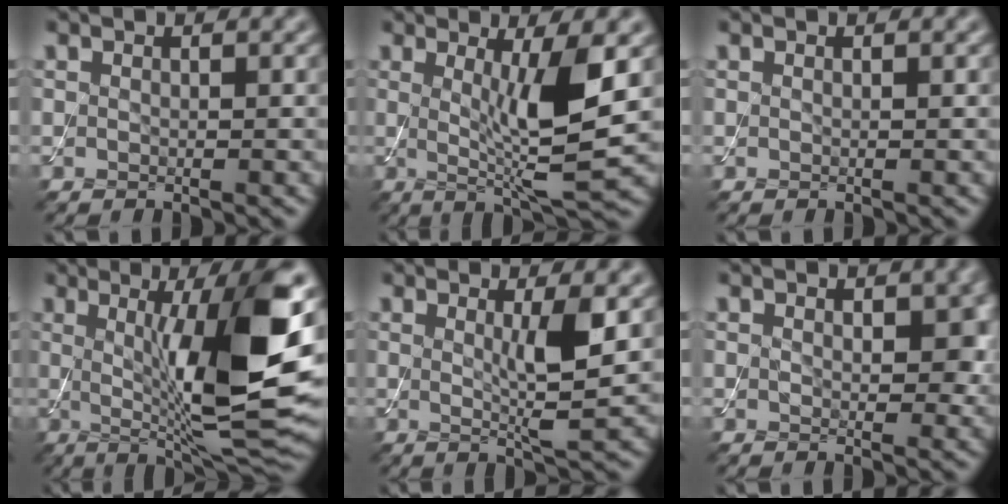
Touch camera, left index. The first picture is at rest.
{"total": 6.7, "force": [0.6, 1.1, 6.6], "torque": [-0.104, -0.016, 0.016]}
{"total": 0.0}
{"total": 13.2, "force": [1.0, 2.7, 12.9], "torque": [-0.182, 0.000, 0.022]}
{"total": 4.0, "force": [0.7, 0.6, 3.9], "torque": [-0.064, -0.012, 0.012]}
{"total": 3.1, "force": [0.7, 1.9, 2.3], "torque": [-0.029, -0.005, 0.014]}